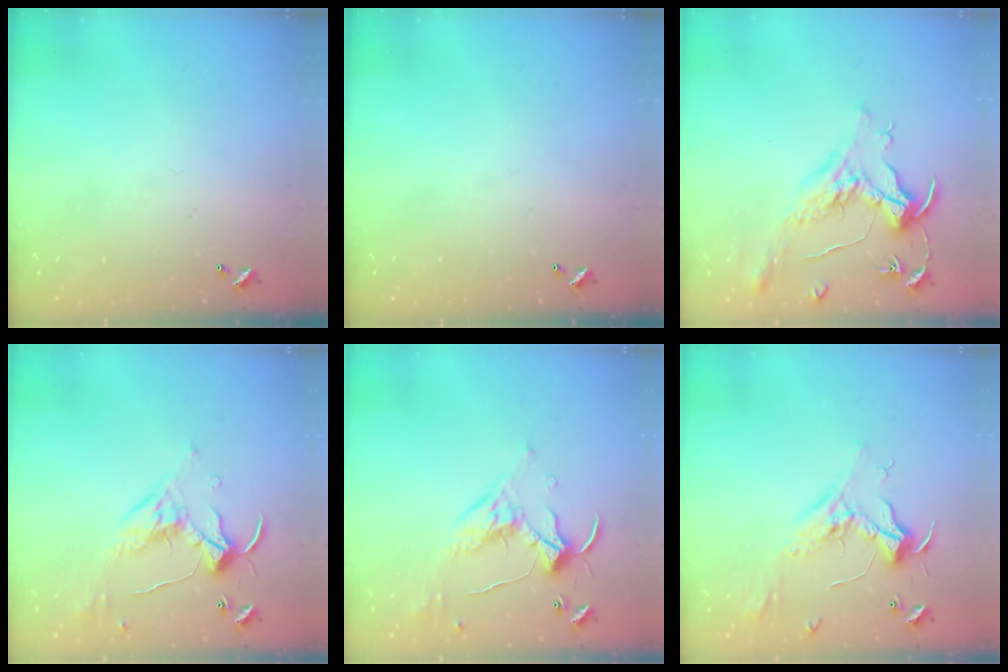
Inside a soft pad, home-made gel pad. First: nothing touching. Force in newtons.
{"total": 0.0}
{"total": 1.5, "press": 1.3, "slide": 0.7}
{"total": 1.2, "press": 0.8, "slide": 0.8}
{"total": 1.2, "press": 0.8, "slide": 0.8}
{"total": 2.5, "press": 2.3, "slide": 0.8}